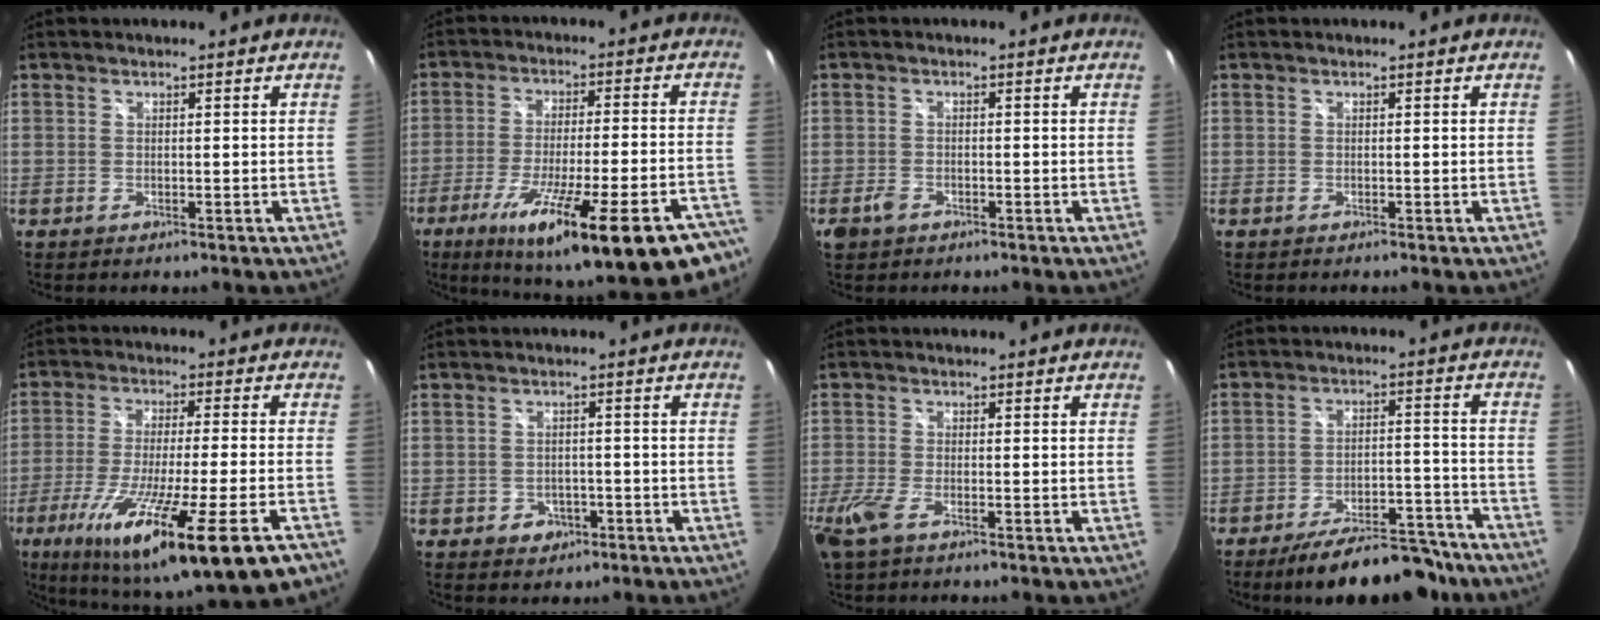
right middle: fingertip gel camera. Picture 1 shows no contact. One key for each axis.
{"total": 28.3, "fx": -18.8, "fy": 5.4, "fz": 20.5, "tx": -0.326, "ty": -0.072, "tz": -0.265}
{"total": 2.9, "fx": -1.9, "fy": 1.8, "fz": 1.4, "tx": -0.033, "ty": -0.003, "tz": -0.034}
{"total": 0.0}
{"total": 24.2, "fx": -13.0, "fy": 2.1, "fz": 20.2, "tx": -0.359, "ty": -0.090, "tz": -0.207}
{"total": 3.6, "fx": -1.7, "fy": 2.9, "fz": 1.0, "tx": -0.028, "ty": 0.006, "tz": -0.018}
{"total": 6.3, "fx": -3.6, "fy": 2.3, "fz": 4.6, "tx": -0.117, "ty": -0.018, "tz": -0.070}
{"total": 16.6, "fx": -14.2, "fy": 4.7, "fz": 7.2, "tx": -0.116, "ty": 0.015, "tz": -0.188}